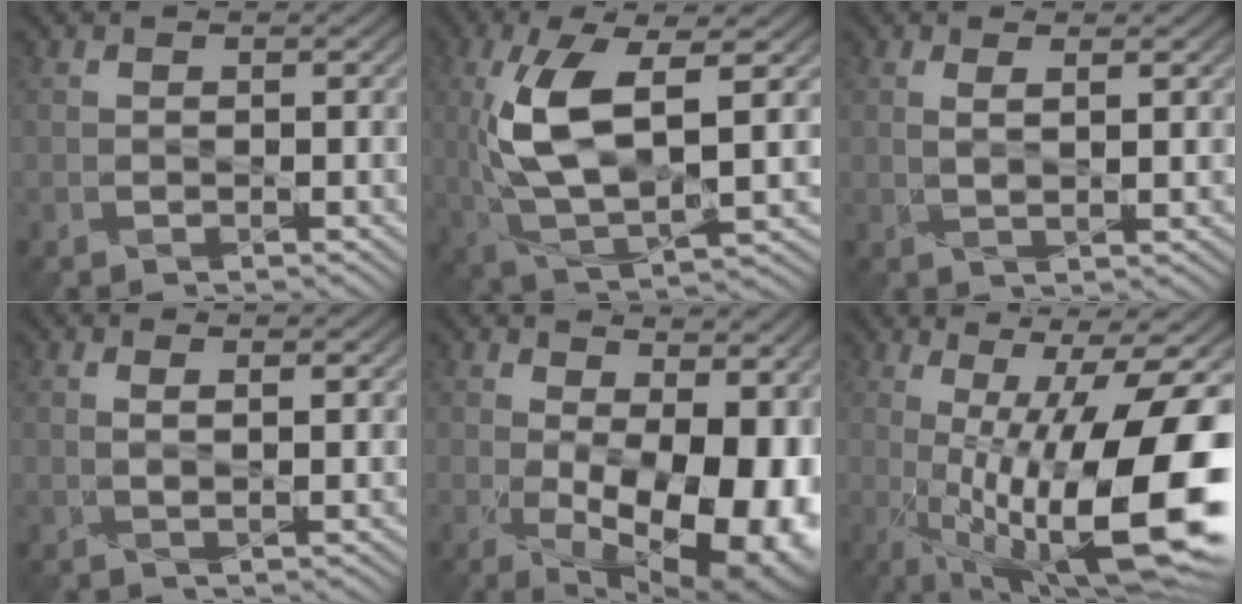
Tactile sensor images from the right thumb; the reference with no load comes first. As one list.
[{"total": 11.3, "force": [1.4, 4.3, 10.3], "torque": [-0.222, -0.002, 0.029]}, {"total": 1.8, "force": [1.0, 0.2, 1.5], "torque": [-0.024, -0.002, 0.019]}, {"total": 1.5, "force": [0.8, 0.1, 1.2], "torque": [-0.018, 0.000, 0.014]}, {"total": 17.2, "force": [-1.5, 8.6, 14.8], "torque": [-0.182, -0.031, 0.009]}, {"total": 19.5, "force": [-2.3, 5.5, 18.6], "torque": [-0.260, -0.004, -0.036]}]